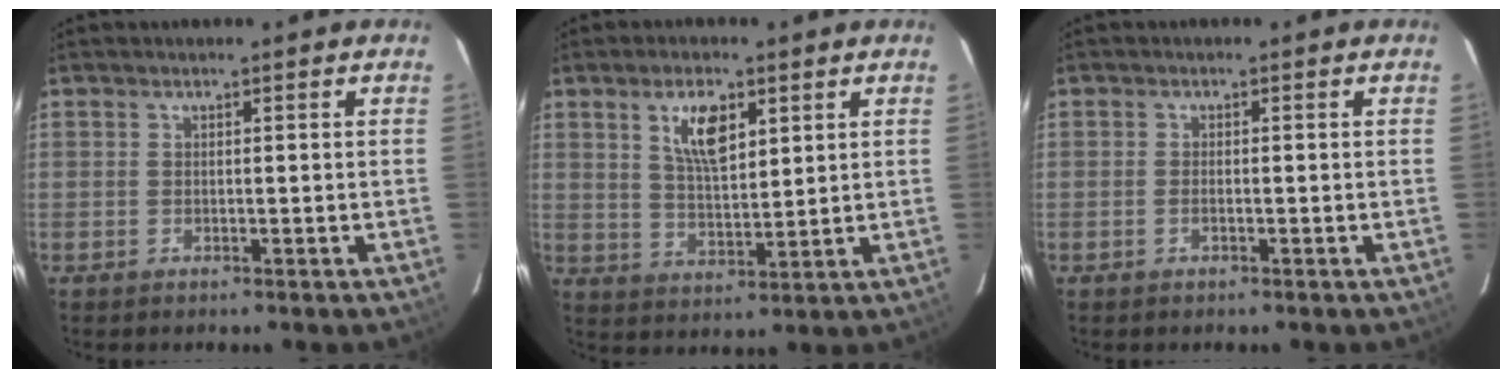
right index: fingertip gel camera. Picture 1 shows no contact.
{"total": 7.9, "force": [3.7, 3.4, 6.1], "torque": [-0.107, 0.005, 0.073]}
{"total": 1.0, "force": [-0.4, 0.4, 0.8], "torque": [-0.016, 0.000, -0.008]}